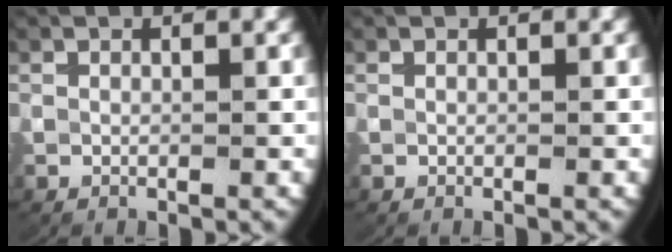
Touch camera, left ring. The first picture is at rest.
{"total": 0.0}